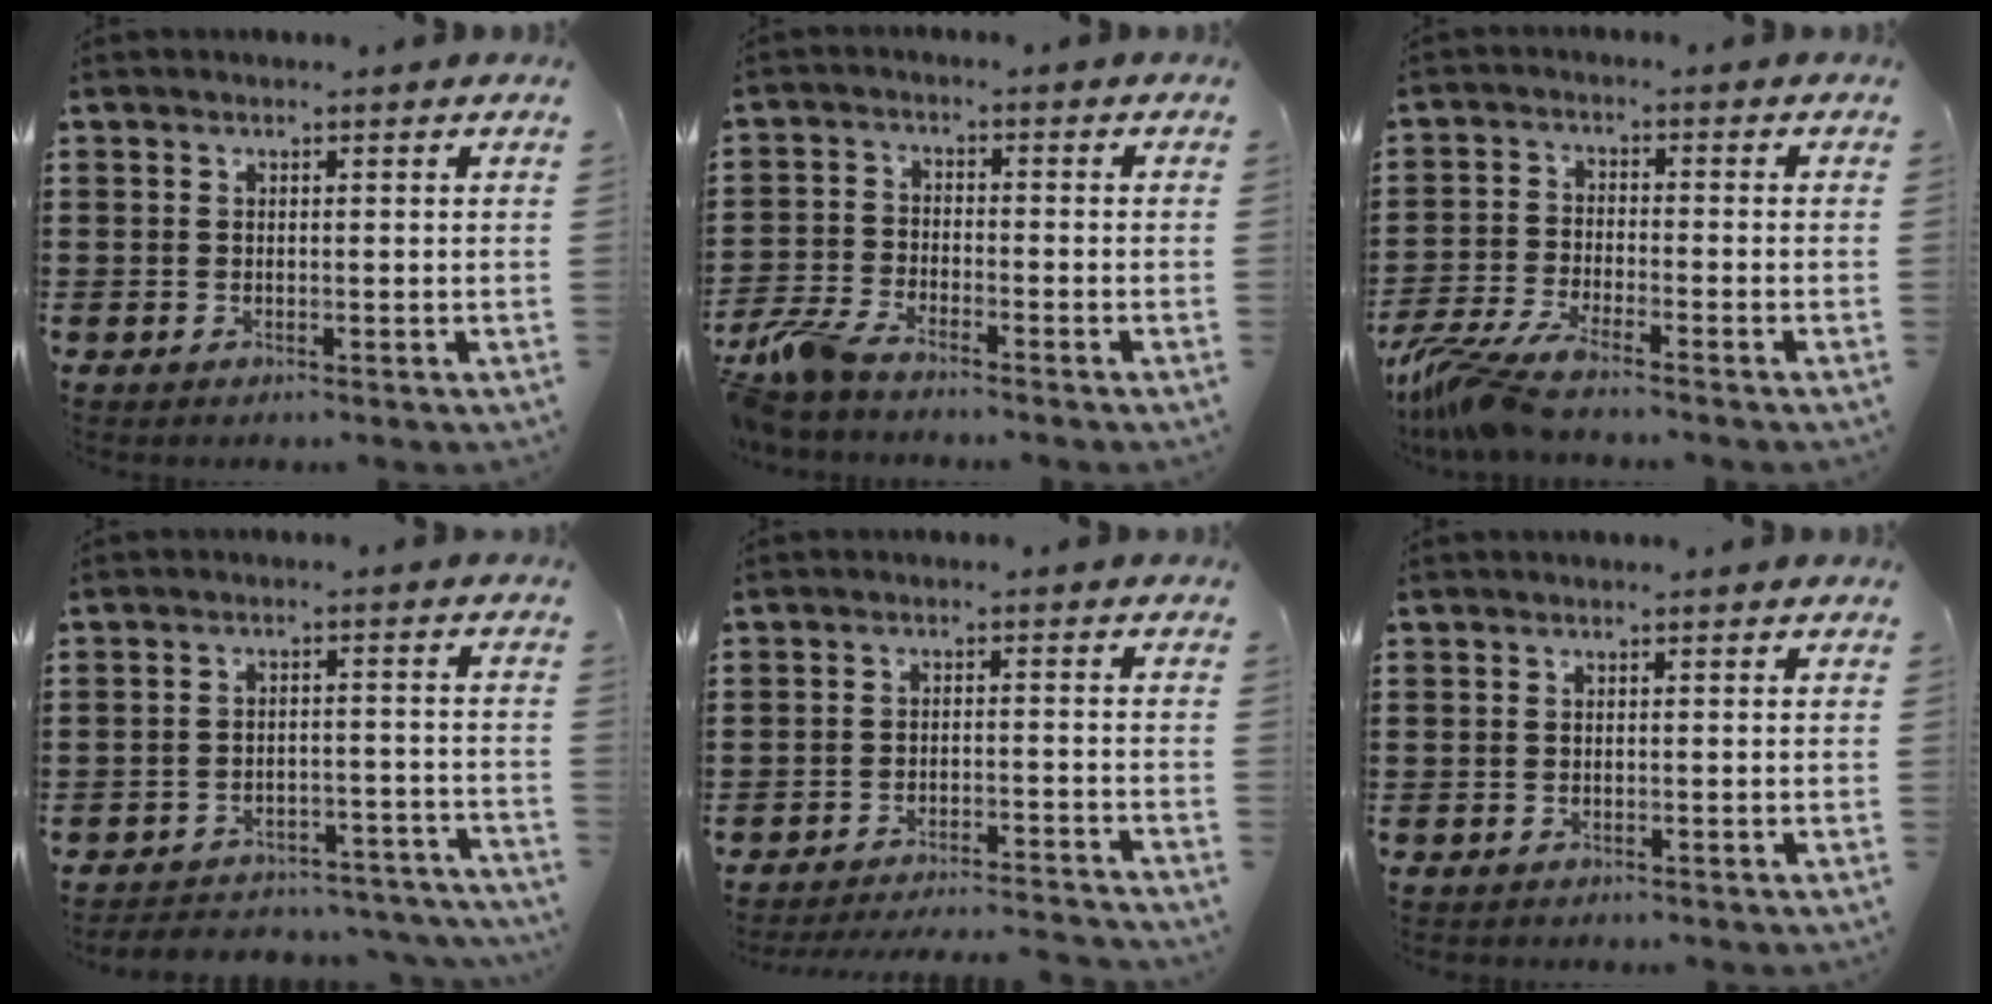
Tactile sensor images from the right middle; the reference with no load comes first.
{"total": 5.4, "force": [-4.7, 1.1, 2.5], "torque": [-0.082, -0.010, -0.101]}
{"total": 6.1, "force": [-5.3, 0.1, 3.0], "torque": [-0.088, -0.024, -0.109]}
{"total": 4.2, "force": [-4.2, 0.5, 0.4], "torque": [-0.011, 0.002, -0.087]}
{"total": 3.8, "force": [-3.7, -0.2, 0.6], "torque": [-0.013, -0.002, -0.076]}
{"total": 0.5, "force": [-0.5, 0.1, 0.0], "torque": [-0.001, -0.001, -0.011]}